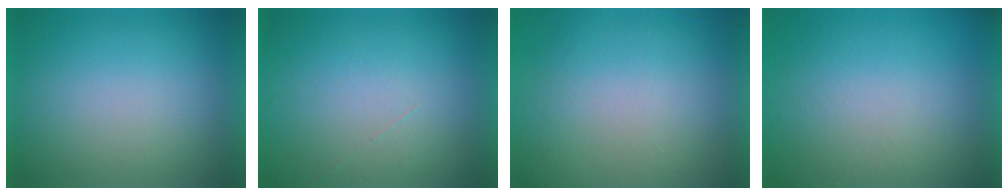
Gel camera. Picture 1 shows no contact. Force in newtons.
{"total": 1.1}
{"total": 6.1}
{"total": 5.1}